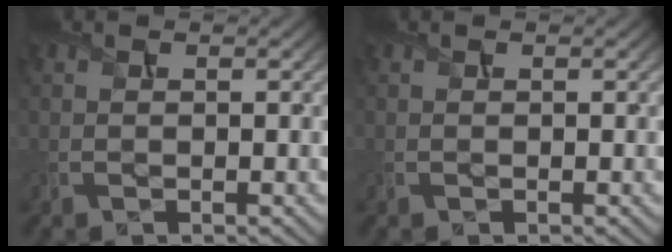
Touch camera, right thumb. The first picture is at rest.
{"total": 0.0}